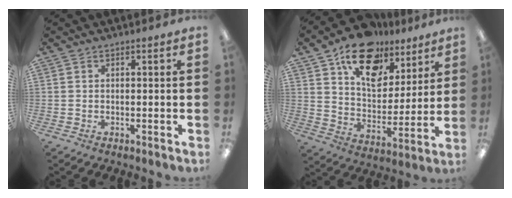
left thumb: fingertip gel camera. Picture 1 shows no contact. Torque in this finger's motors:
{"motor_torque": [0.52, 0.51, 1.29, -1.48, 0.12]}